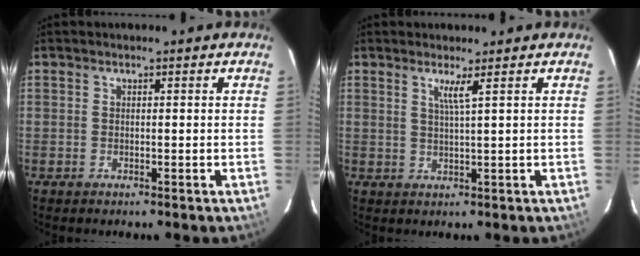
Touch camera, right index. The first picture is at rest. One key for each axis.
{"total": 2.3, "fx": 1.2, "fy": -0.7, "fz": 1.8, "tx": -0.033, "ty": -0.008, "tz": 0.022}